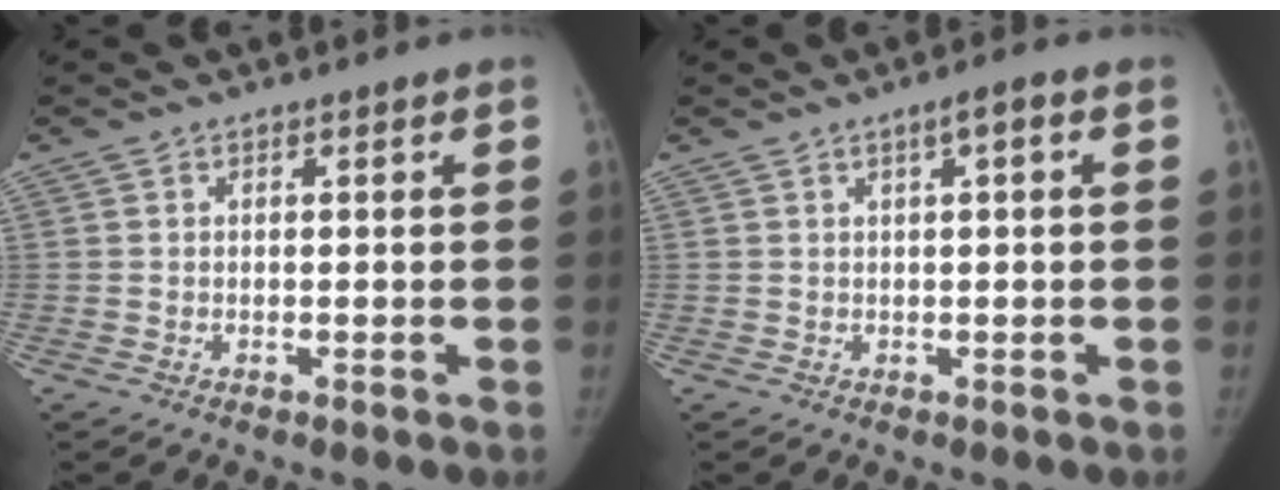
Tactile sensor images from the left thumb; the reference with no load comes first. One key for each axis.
{"total": 2.8, "fx": 0.9, "fy": 0.4, "fz": 2.6, "tx": -0.039, "ty": 0.008, "tz": 0.011}